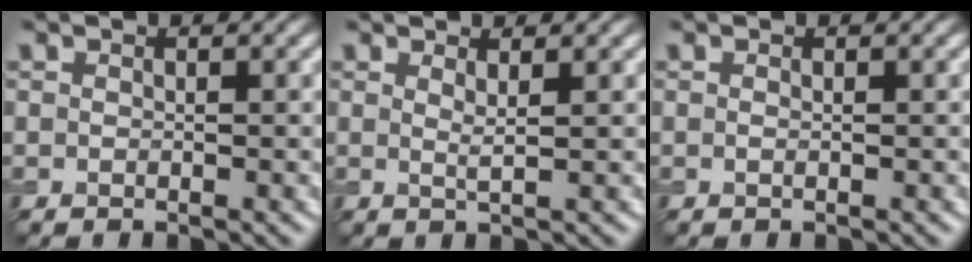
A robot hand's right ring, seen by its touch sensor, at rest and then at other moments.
{"total": 1.2, "force": [0.7, 0.2, 1.0], "torque": [-0.014, -0.003, 0.008]}
{"total": 0.0}